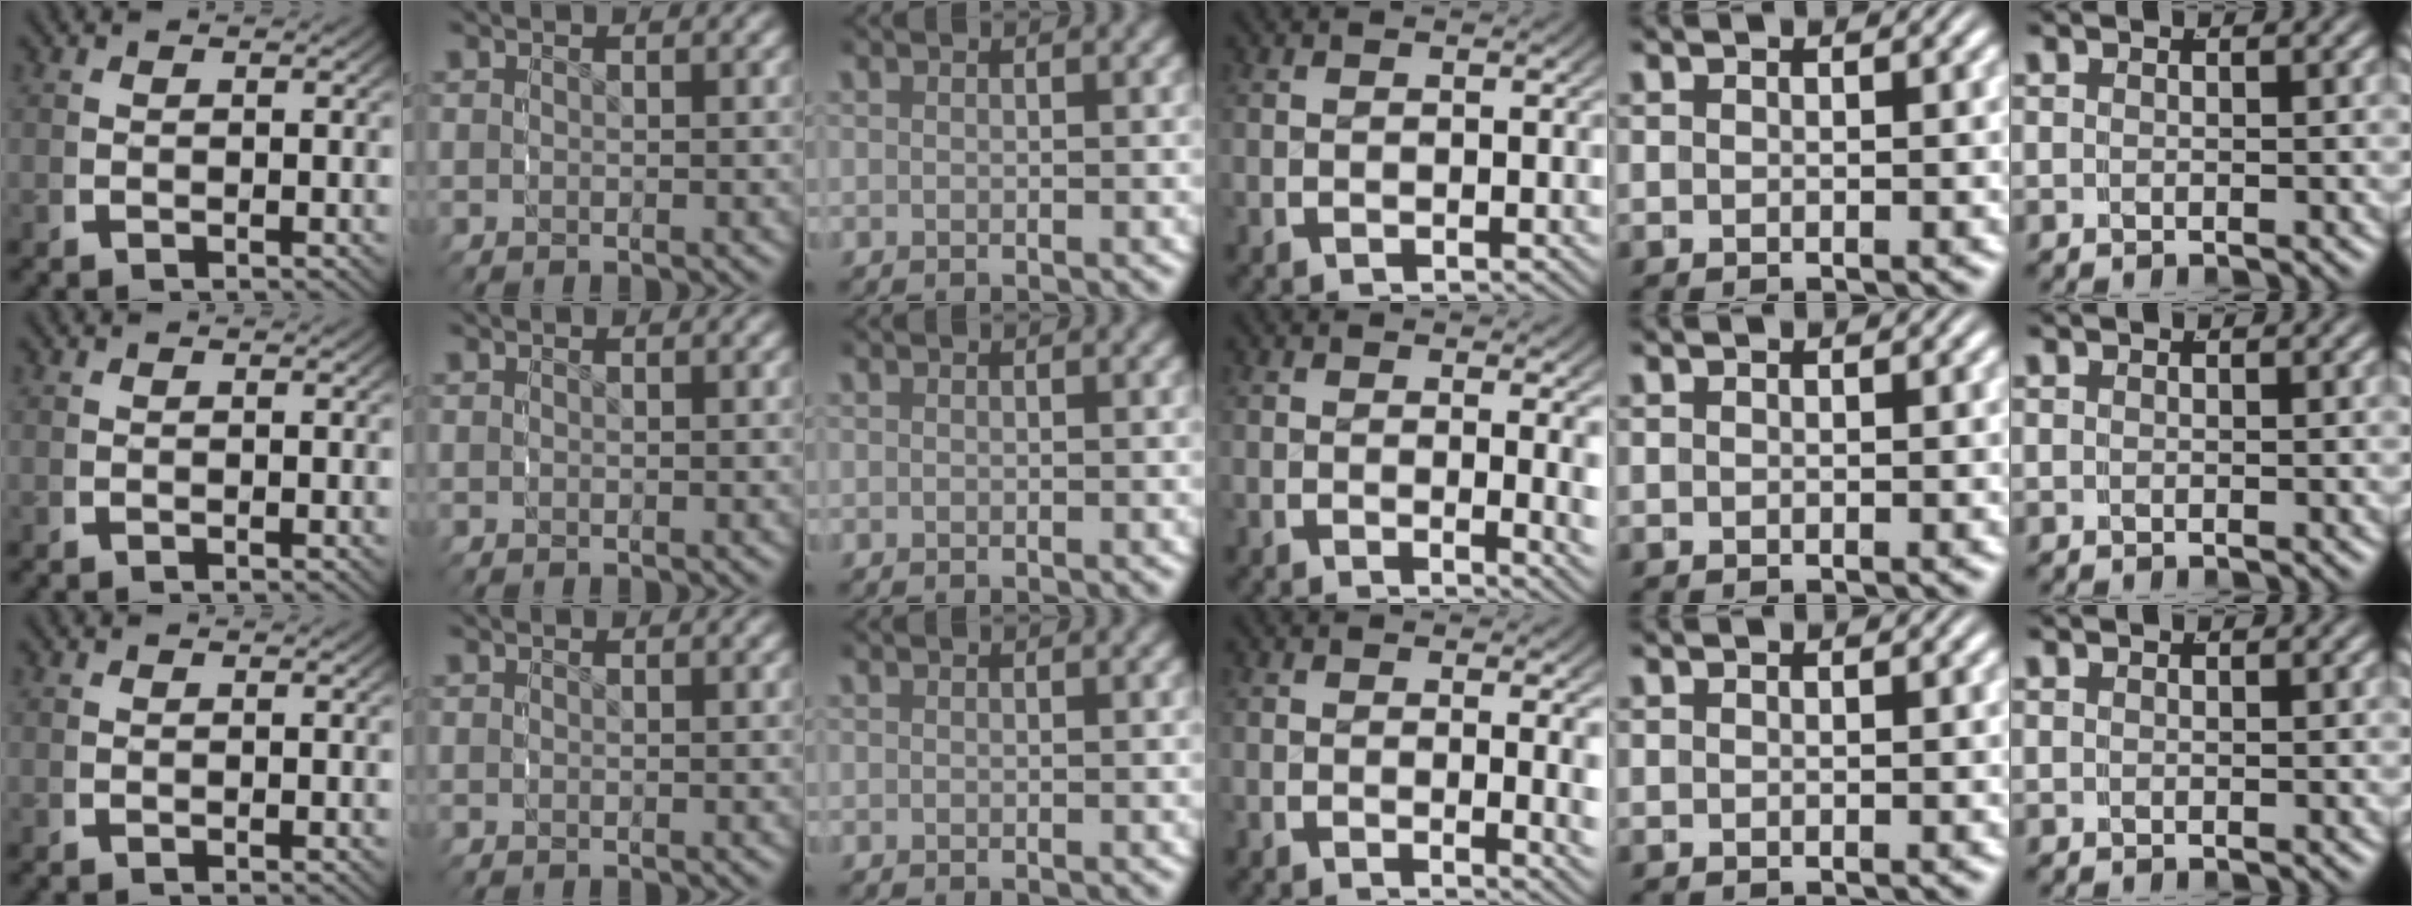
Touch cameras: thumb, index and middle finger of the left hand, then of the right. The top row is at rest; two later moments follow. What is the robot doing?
{"motion": "grasp_and_lifting", "object": "dispenser bottle"}